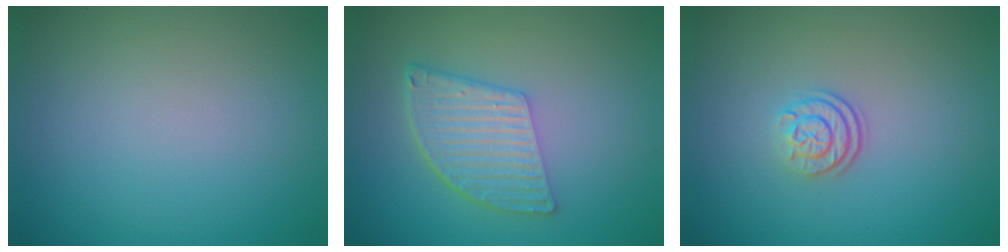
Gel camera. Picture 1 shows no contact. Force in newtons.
{"total": 5.5, "press": 3.8, "slide": 4.0}
{"total": 2.4, "press": 1.8, "slide": 1.6}